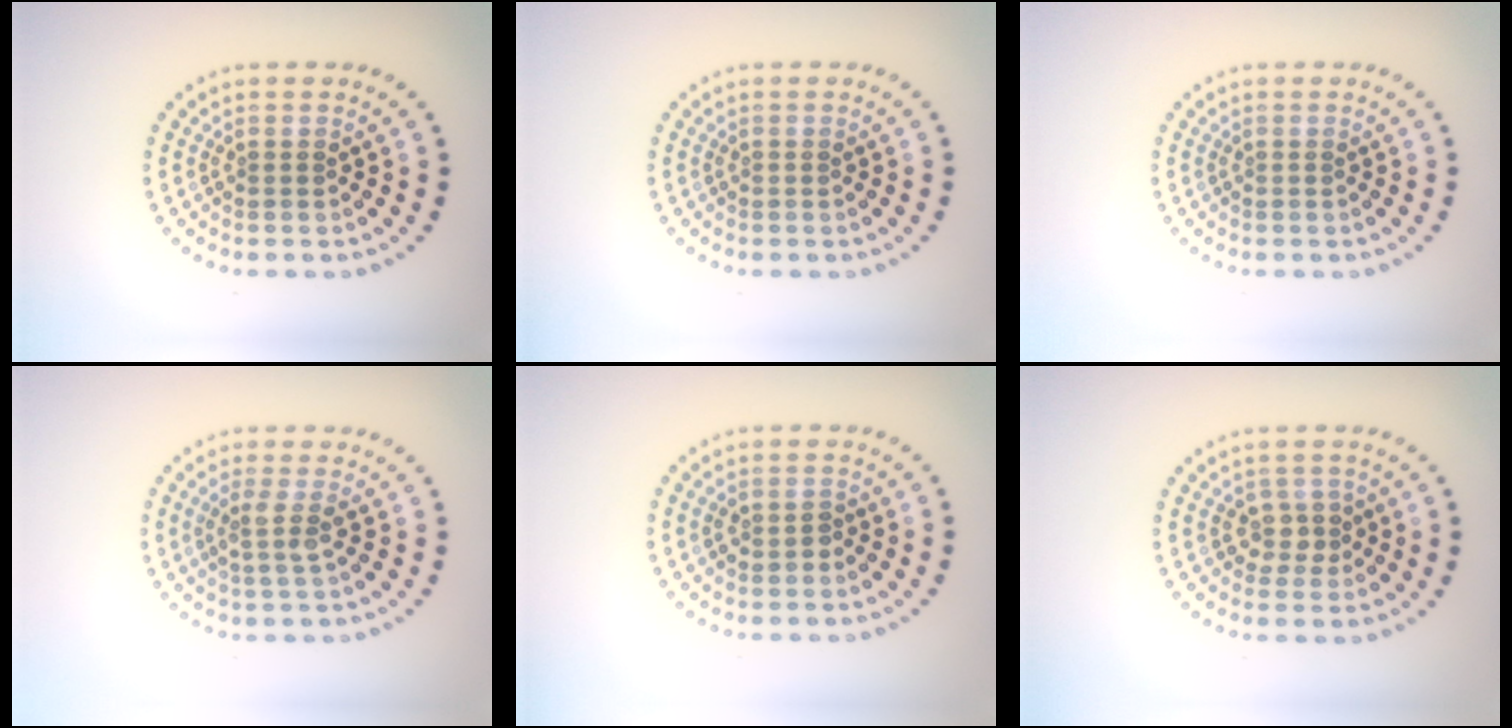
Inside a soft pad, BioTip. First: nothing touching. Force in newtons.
{"total": 0.0}
{"total": 0.0}
{"total": 1.7, "press": 1.2, "slide": 1.2}
{"total": 1.1, "press": 1.1, "slide": 0.3}
{"total": 1.7, "press": 1.5, "slide": 0.8}